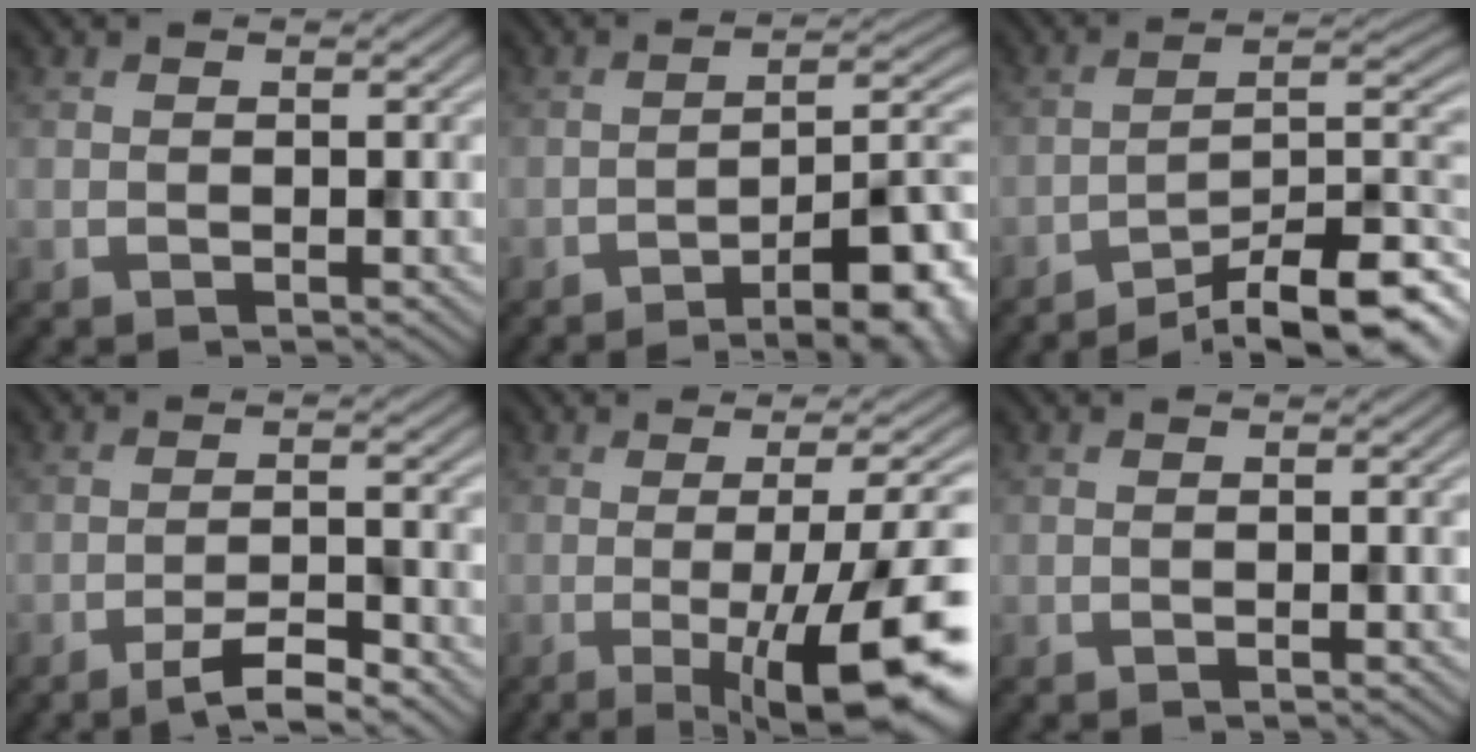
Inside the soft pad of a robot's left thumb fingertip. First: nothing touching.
{"total": 11.3, "force": [-7.1, 2.5, 8.3], "torque": [-0.120, 0.011, -0.103]}
{"total": 12.0, "force": [-9.0, 2.4, 7.6], "torque": [-0.115, 0.009, -0.146]}
{"total": 4.7, "force": [-3.5, 0.6, 3.1], "torque": [-0.051, 0.007, -0.065]}
{"total": 13.7, "force": [-3.7, 3.1, 12.8], "torque": [-0.145, 0.005, -0.060]}
{"total": 0.5, "force": [-0.3, 0.0, 0.4], "torque": [-0.006, 0.000, -0.008]}